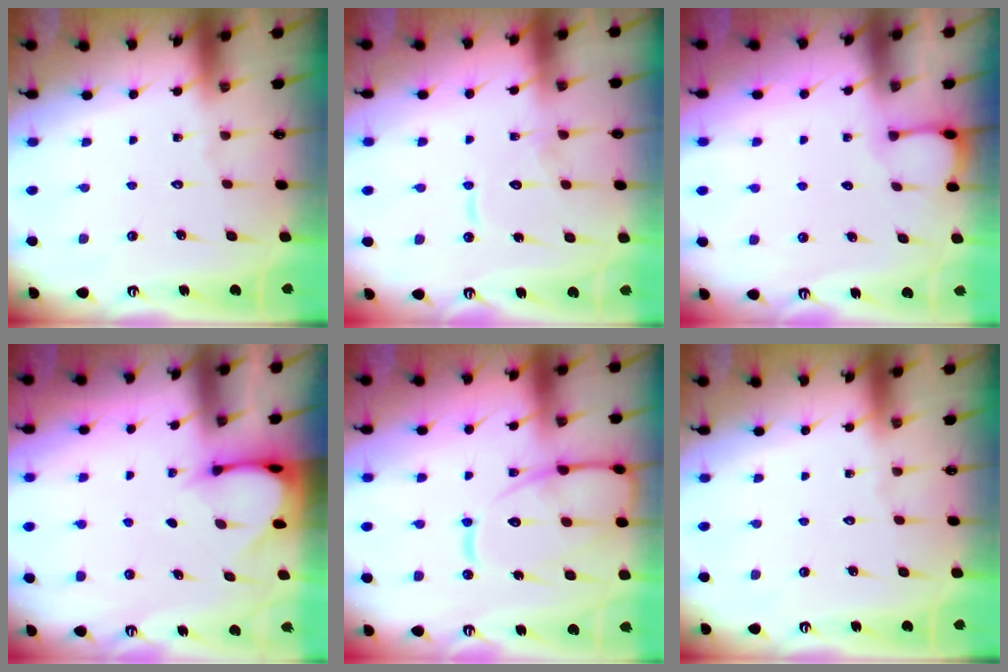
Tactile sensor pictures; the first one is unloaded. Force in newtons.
{"total": 9.2, "press": 9.1, "slide": 0.9}
{"total": 2.1, "press": 2.1, "slide": 0.2}
{"total": 3.4, "press": 3.4, "slide": 0.2}
{"total": 15.3, "press": 15.2, "slide": 1.6}
{"total": 0.0}